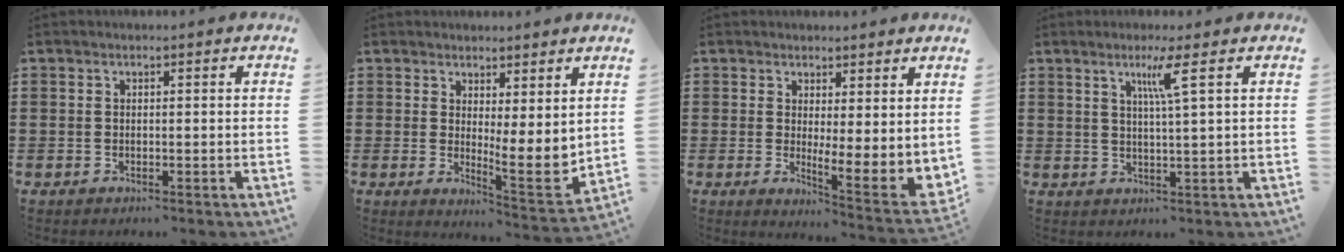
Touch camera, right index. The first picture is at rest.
{"total": 5.3, "force": [3.0, 1.6, 4.0], "torque": [-0.059, -0.034, 0.055]}
{"total": 2.6, "force": [1.4, 0.5, 2.2], "torque": [-0.046, -0.027, 0.022]}
{"total": 4.5, "force": [2.1, -0.7, 3.9], "torque": [-0.073, -0.008, 0.029]}